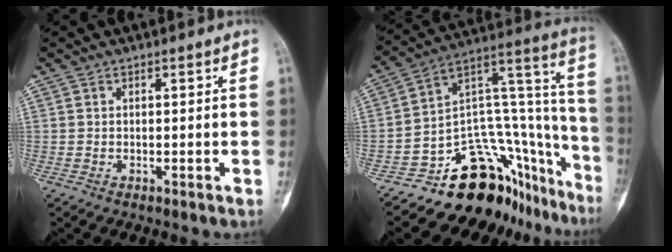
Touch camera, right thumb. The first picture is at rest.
{"total": 21.5, "force": [-15.3, 11.0, 10.3], "torque": [-0.067, 0.172, -0.230]}